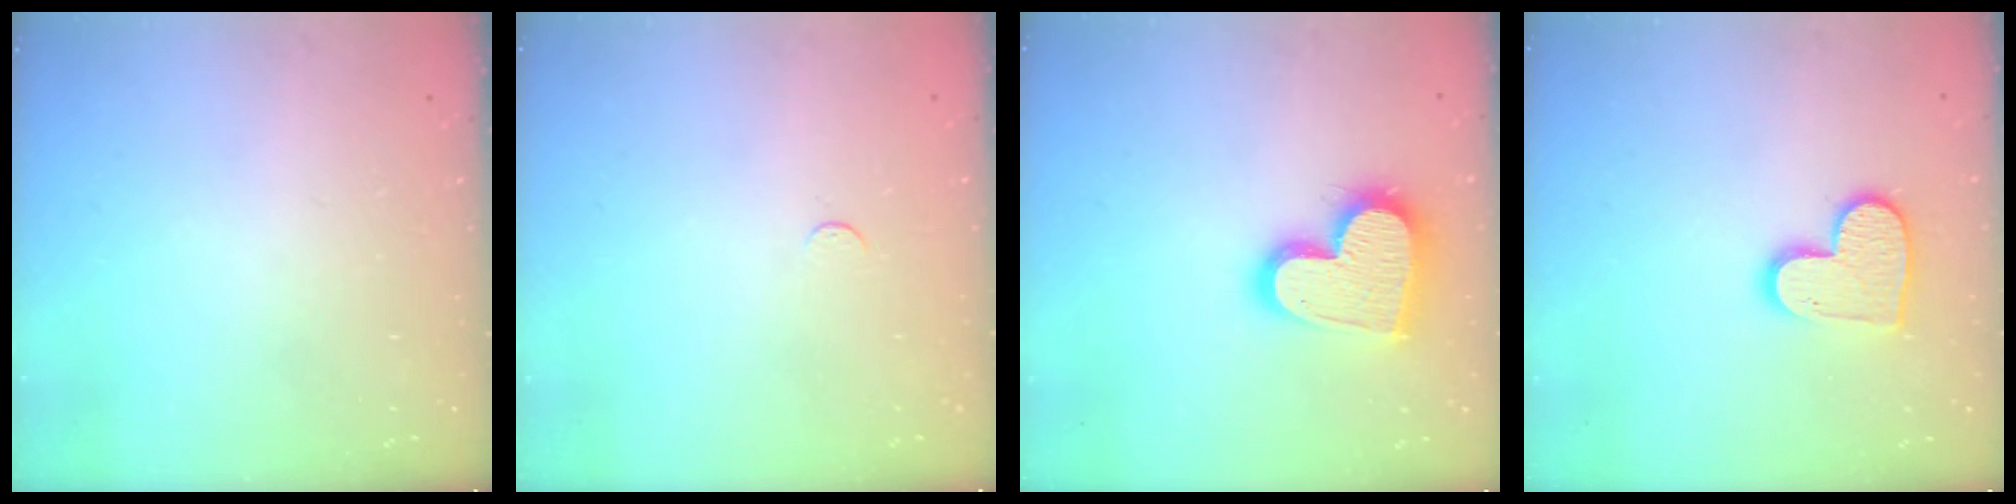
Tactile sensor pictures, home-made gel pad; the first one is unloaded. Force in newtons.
{"total": 2.4, "press": 2.4, "slide": 0.3}
{"total": 18.3, "press": 18.3, "slide": 1.3}
{"total": 11.1, "press": 11.1, "slide": 0.8}